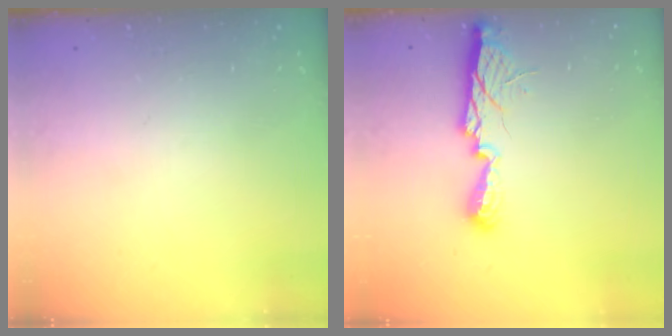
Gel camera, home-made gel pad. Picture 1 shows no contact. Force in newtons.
{"total": 10.1, "press": 10.1, "slide": 0.7}